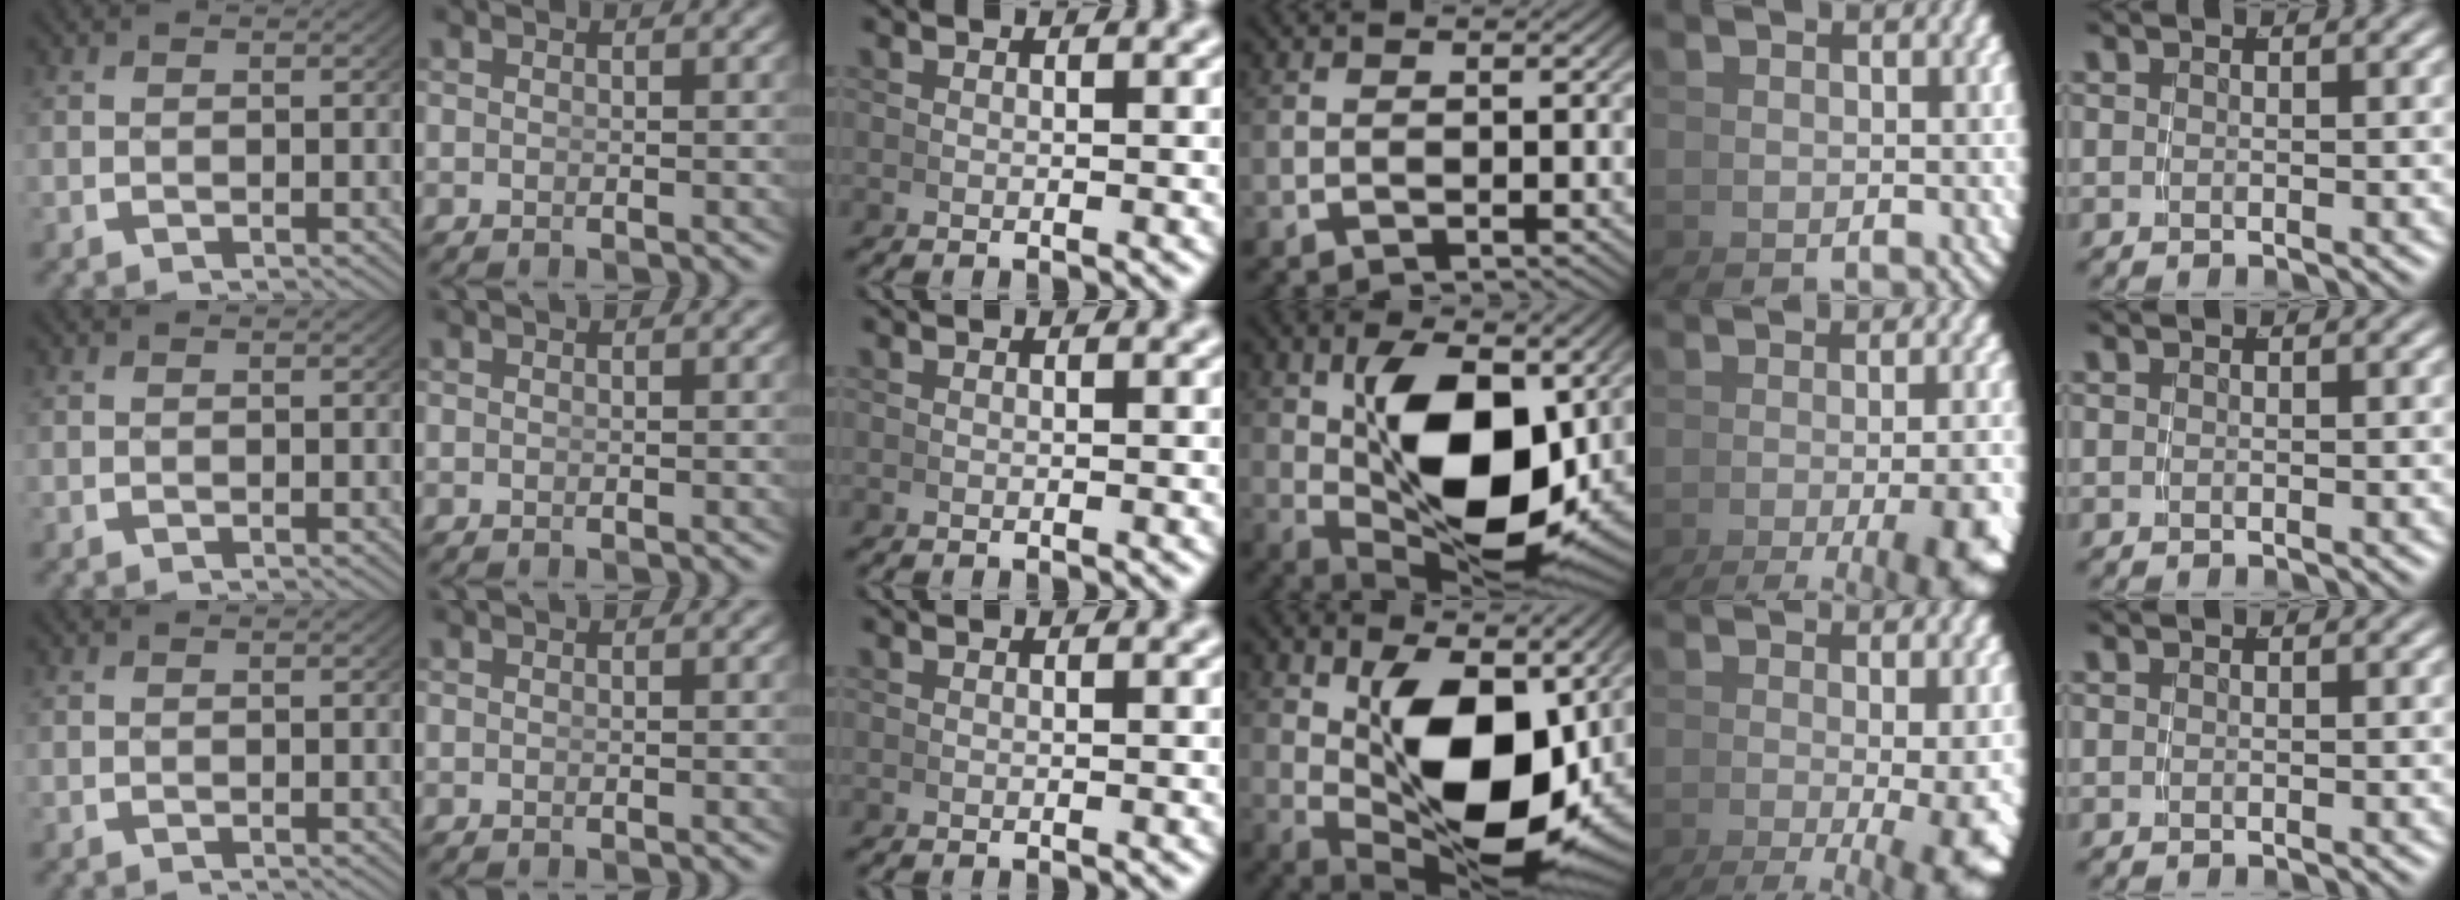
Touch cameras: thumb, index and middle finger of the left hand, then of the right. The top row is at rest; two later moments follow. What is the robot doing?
{"motion": "grasp_and_lifting", "object": "pen"}